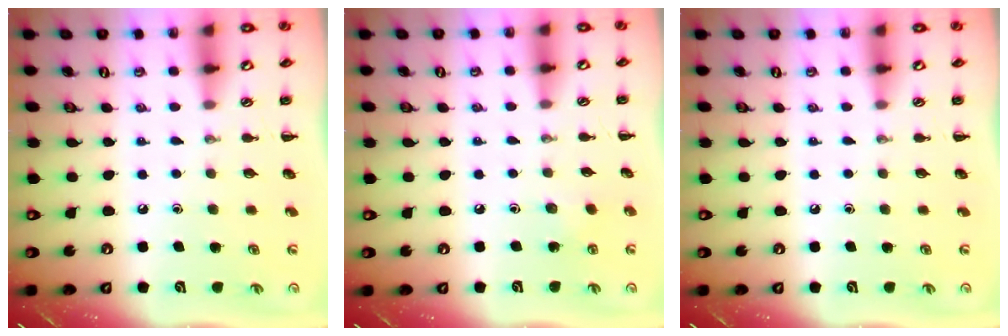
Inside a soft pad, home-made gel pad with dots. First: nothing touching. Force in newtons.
{"total": 2.9, "press": 2.7, "slide": 0.8}
{"total": 0.0}